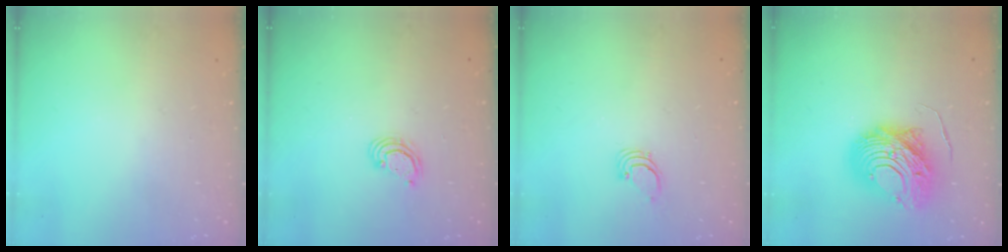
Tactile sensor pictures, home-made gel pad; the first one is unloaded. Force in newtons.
{"total": 2.5, "press": 2.5, "slide": 0.2}
{"total": 1.7, "press": 1.7, "slide": 0.1}
{"total": 12.6, "press": 12.6, "slide": 1.3}